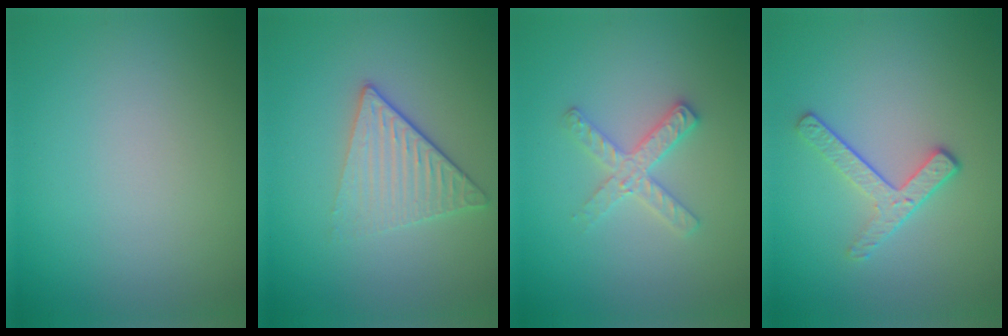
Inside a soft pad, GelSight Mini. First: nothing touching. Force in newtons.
{"total": 3.4, "press": 2.8, "slide": 1.9}
{"total": 2.6, "press": 2.5, "slide": 0.4}
{"total": 2.3, "press": 1.7, "slide": 1.6}